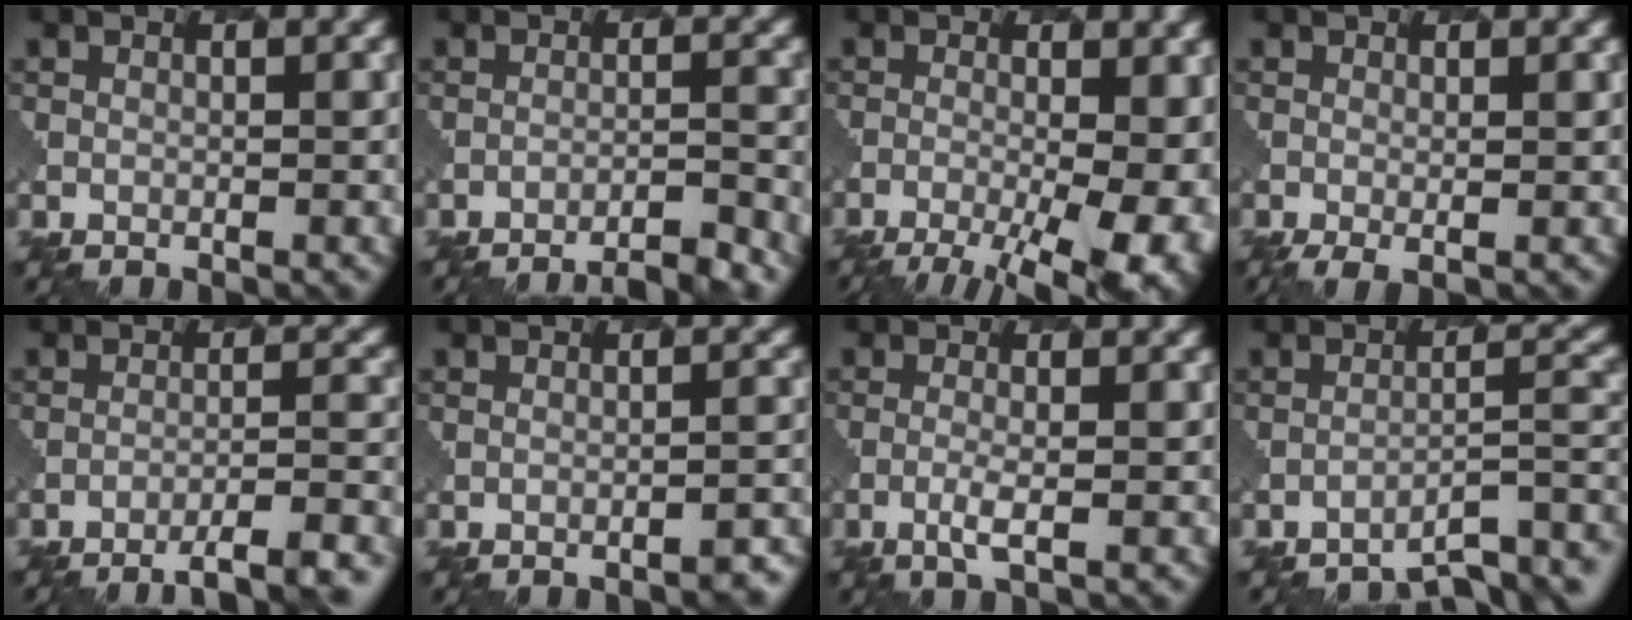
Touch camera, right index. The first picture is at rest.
{"total": 4.4, "force": [-4.1, 0.6, 1.7], "torque": [-0.014, 0.006, -0.060]}
{"total": 12.2, "force": [-4.9, 5.4, 9.8], "torque": [-0.116, -0.016, -0.058]}
{"total": 1.6, "force": [-0.5, 0.4, 1.5], "torque": [-0.029, -0.005, -0.009]}
{"total": 7.8, "force": [-6.4, 1.4, 4.3], "torque": [-0.053, 0.007, -0.078]}
{"total": 2.6, "force": [-2.2, 0.6, 1.3], "torque": [-0.006, 0.008, -0.029]}
{"total": 1.5, "force": [-0.2, 0.3, 1.5], "torque": [-0.031, -0.001, -0.010]}
{"total": 5.2, "force": [-4.2, 1.1, 3.0], "torque": [-0.036, 0.002, -0.057]}